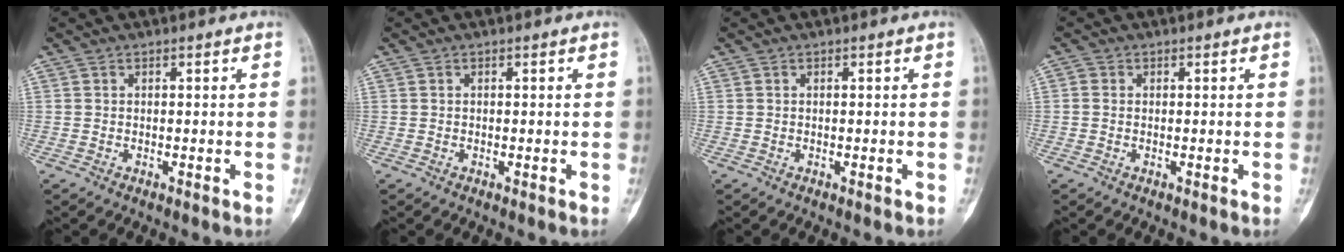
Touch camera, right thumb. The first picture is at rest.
{"total": 0.0}
{"total": 0.0}
{"total": 1.0, "force": [0.0, 0.9, 0.5], "torque": [-0.008, 0.001, -0.003]}